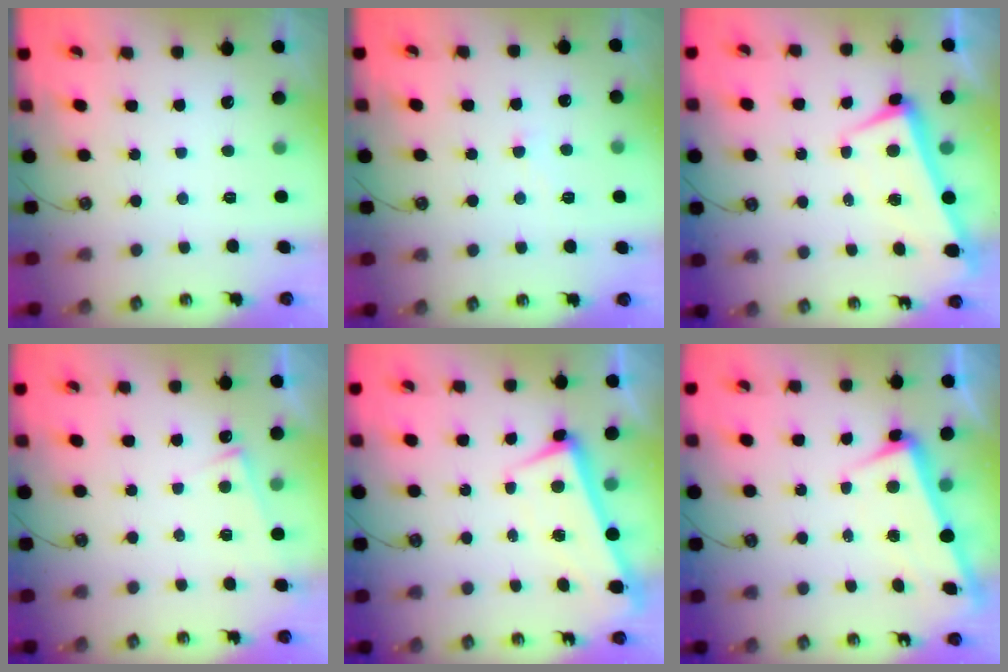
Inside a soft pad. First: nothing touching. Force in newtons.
{"total": 3.6, "press": 3.5, "slide": 0.4}
{"total": 2.1, "press": 2.0, "slide": 0.7}
{"total": 6.4, "press": 6.4, "slide": 0.5}
{"total": 1.9, "press": 1.3, "slide": 1.4}
{"total": 3.0, "press": 2.9, "slide": 0.9}